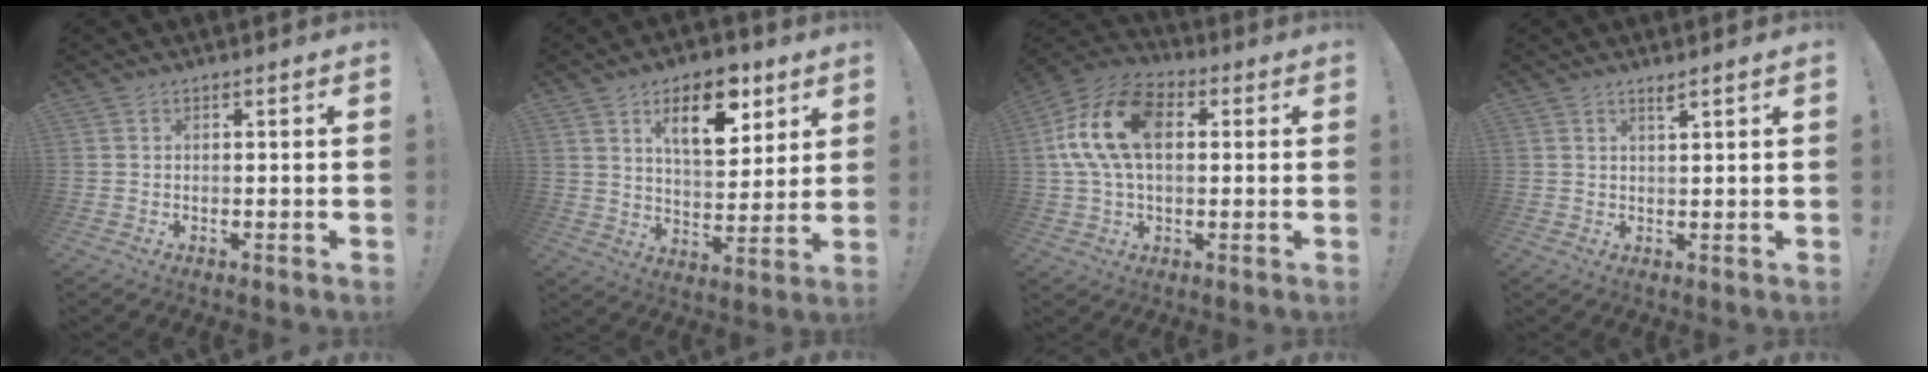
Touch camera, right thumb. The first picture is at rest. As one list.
[{"total": 14.5, "force": [7.6, 7.0, 10.2], "torque": [-0.143, -0.026, 0.127]}, {"total": 17.4, "force": [3.0, 10.8, 13.3], "torque": [-0.261, 0.009, 0.052]}, {"total": 1.7, "force": [1.3, -0.5, 1.0], "torque": [-0.019, -0.005, 0.022]}]